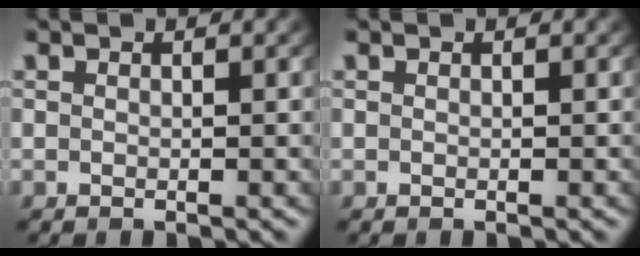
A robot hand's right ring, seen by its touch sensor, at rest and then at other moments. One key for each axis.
{"total": 0.0}